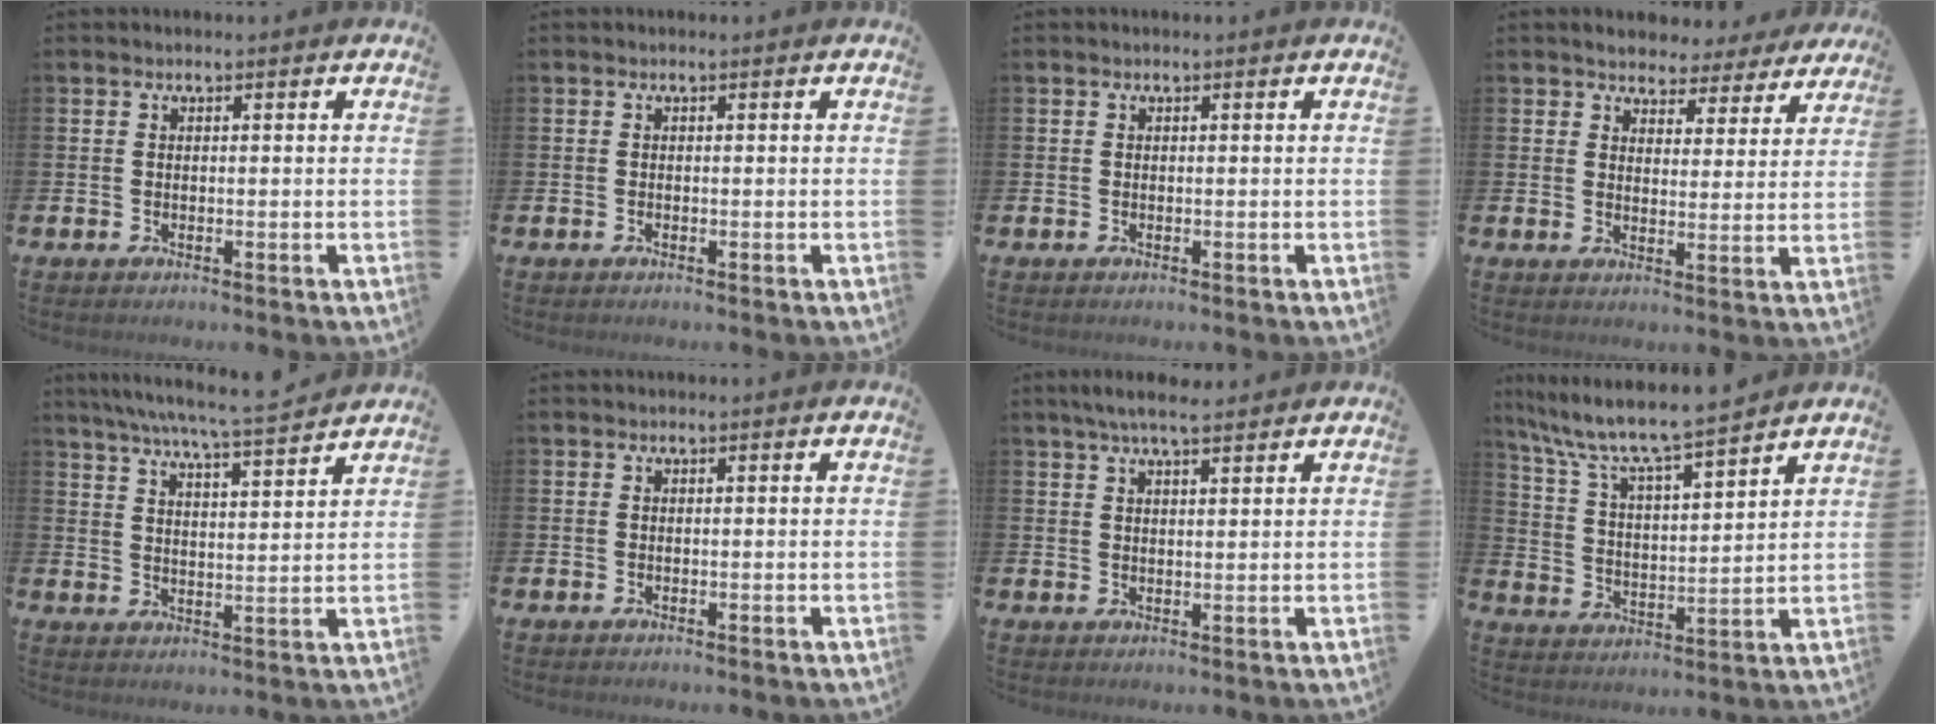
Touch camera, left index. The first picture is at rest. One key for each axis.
{"total": 0.0}
{"total": 0.0}
{"total": 3.7, "fx": 3.5, "fy": 1.2, "fz": -0.1, "tx": -0.017, "ty": -0.024, "tz": 0.059}
{"total": 6.9, "fx": 6.5, "fy": -0.4, "fz": 2.3, "tx": -0.061, "ty": -0.042, "tz": 0.113}
{"total": 0.0}
{"total": 4.9, "fx": 4.0, "fy": 0.9, "fz": 2.7, "tx": -0.052, "ty": -0.010, "tz": 0.068}
{"total": 8.6, "fx": 7.9, "fy": 0.6, "fz": 3.4, "tx": -0.102, "ty": -0.052, "tz": 0.135}